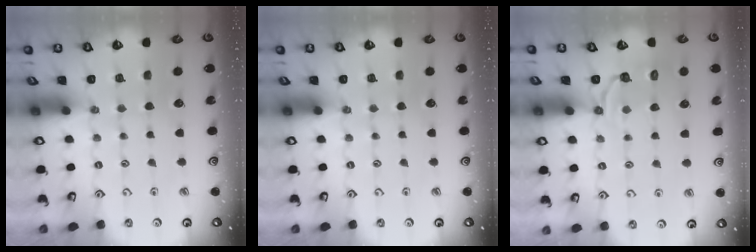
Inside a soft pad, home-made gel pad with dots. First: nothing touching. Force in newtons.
{"total": 0.0}
{"total": 3.8, "press": 2.5, "slide": 2.9}